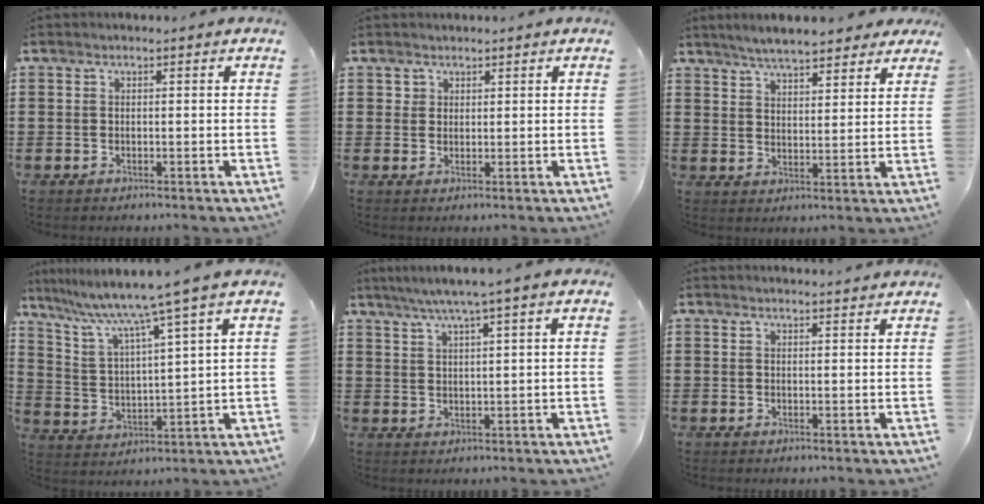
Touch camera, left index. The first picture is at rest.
{"total": 1.5, "force": [1.1, 1.1, 0.0], "torque": [0.004, -0.001, 0.021]}
{"total": 5.4, "force": [5.0, 1.0, 1.6], "torque": [-0.050, -0.010, 0.091]}
{"total": 8.1, "force": [6.5, -0.9, 4.6], "torque": [-0.118, -0.046, 0.101]}
{"total": 4.0, "force": [2.7, -0.4, 2.9], "torque": [-0.062, -0.005, 0.044]}
{"total": 1.5, "force": [1.4, -0.1, 0.2], "torque": [-0.008, -0.002, 0.029]}